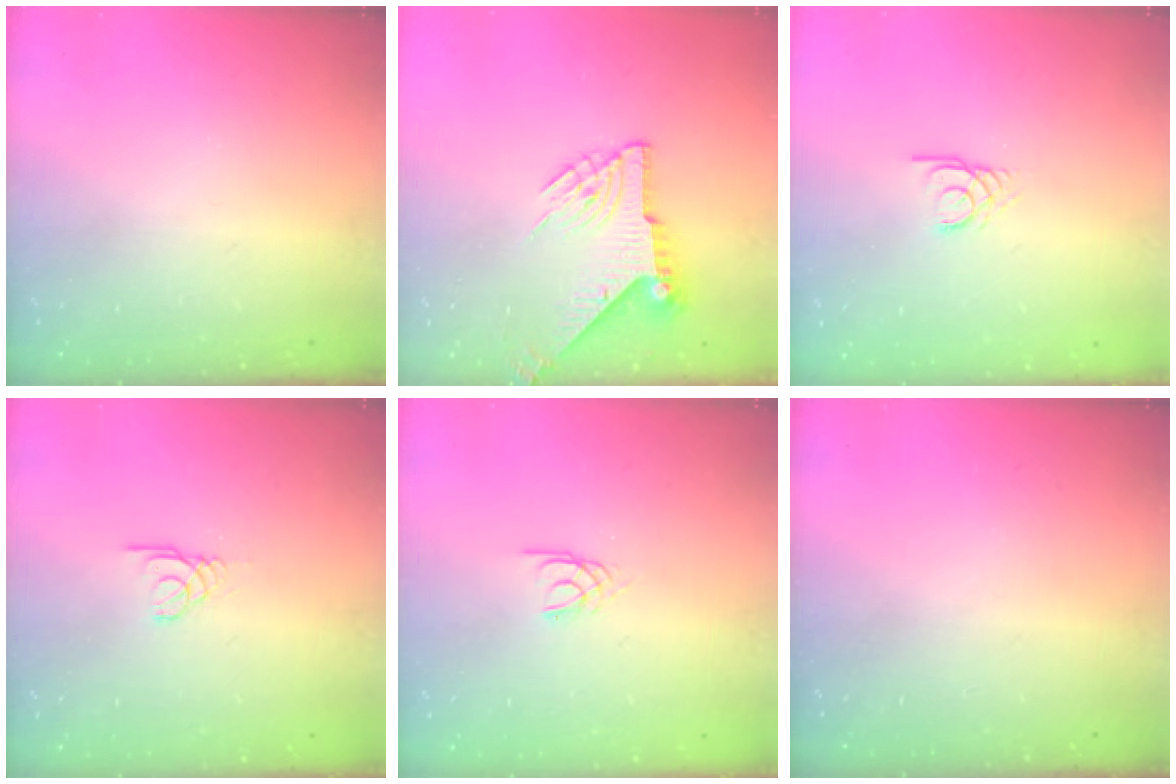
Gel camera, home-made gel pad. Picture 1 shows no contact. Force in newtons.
{"total": 9.2, "press": 9.2, "slide": 0.6}
{"total": 2.4, "press": 2.4, "slide": 0.3}
{"total": 1.7, "press": 1.7, "slide": 0.2}
{"total": 1.7, "press": 1.7, "slide": 0.3}
{"total": 0.0}